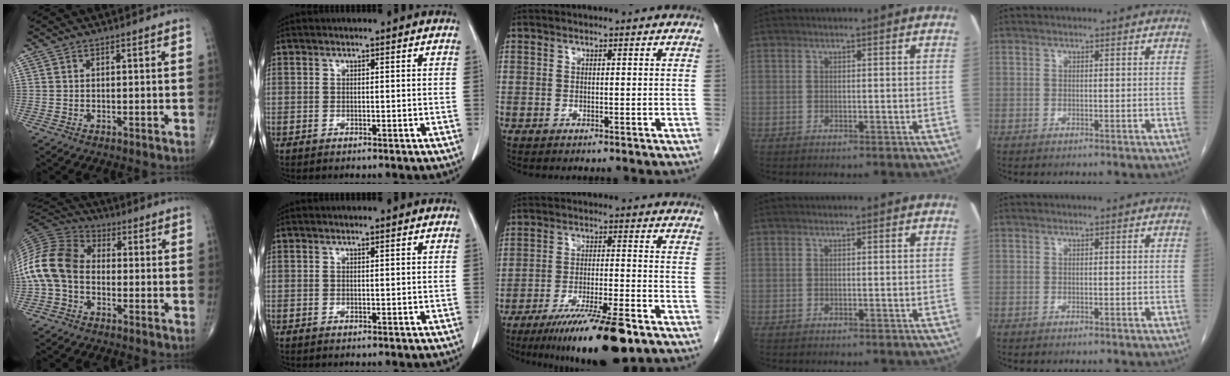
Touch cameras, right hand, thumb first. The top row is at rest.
{"thumb": {"total": 12.7, "force": [-1.9, 9.1, 8.7], "torque": [-0.177, 0.032, -0.052]}, "middle": {"total": 13.8, "force": [-9.6, 1.0, 9.9], "torque": [-0.155, -0.033, -0.158]}}